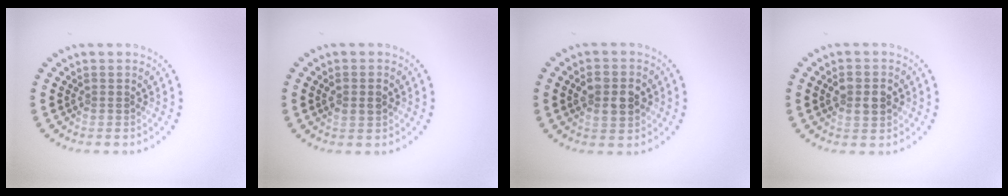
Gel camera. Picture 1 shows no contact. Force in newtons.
{"total": 1.3, "press": 1.3, "slide": 0.2}
{"total": 3.8, "press": 3.8, "slide": 0.2}
{"total": 3.2, "press": 3.2, "slide": 0.1}